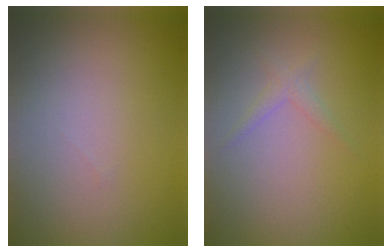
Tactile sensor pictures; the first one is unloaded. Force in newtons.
{"total": 1.1, "press": 1.1, "slide": 0.0}